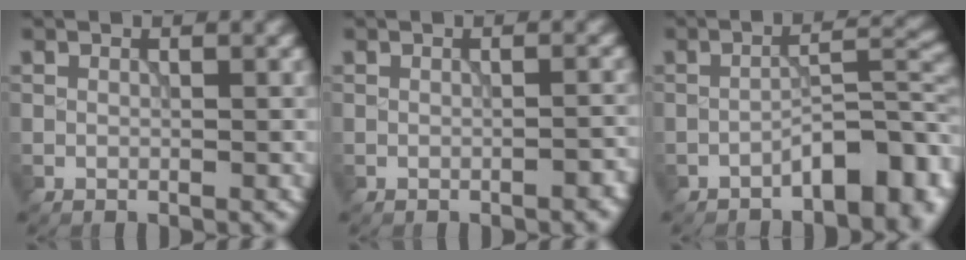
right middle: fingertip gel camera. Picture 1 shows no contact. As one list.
[{"total": 1.1, "force": [-0.7, 0.4, 0.8], "torque": [-0.011, 0.004, -0.009]}, {"total": 5.8, "force": [-3.2, 2.1, 4.3], "torque": [-0.057, 0.013, -0.054]}]